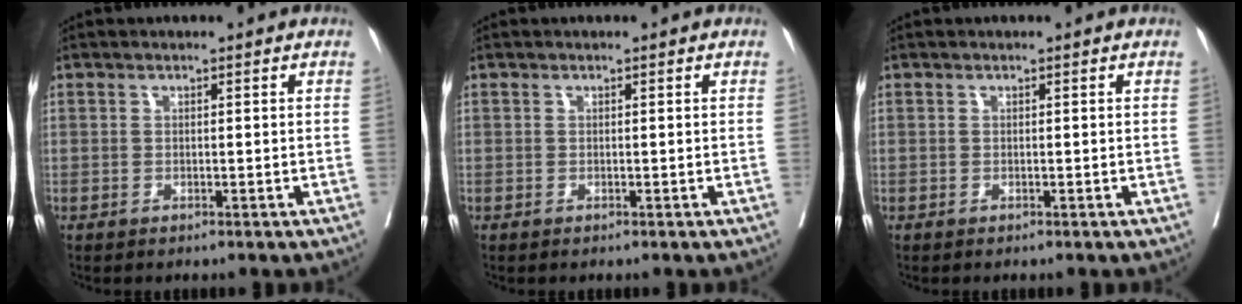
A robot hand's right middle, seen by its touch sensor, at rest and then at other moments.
{"total": 0.0}
{"total": 0.0}